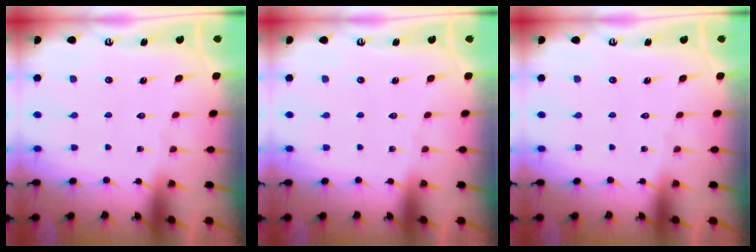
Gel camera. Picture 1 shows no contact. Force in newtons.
{"total": 0.0}
{"total": 0.0}